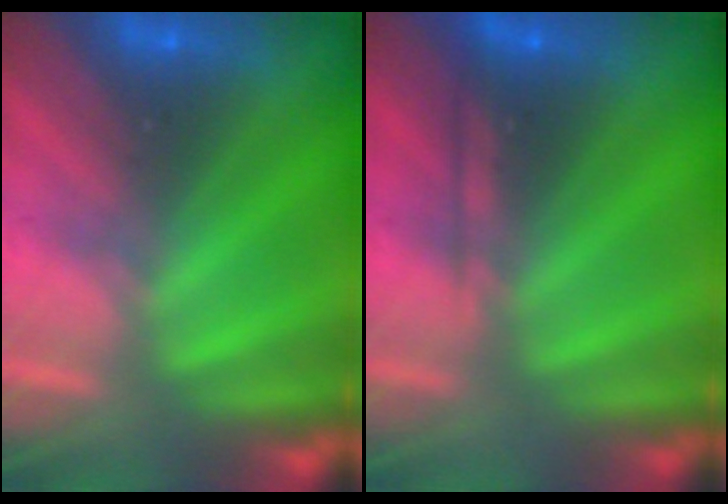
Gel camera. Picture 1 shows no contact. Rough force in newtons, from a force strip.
{"total": 2.2}